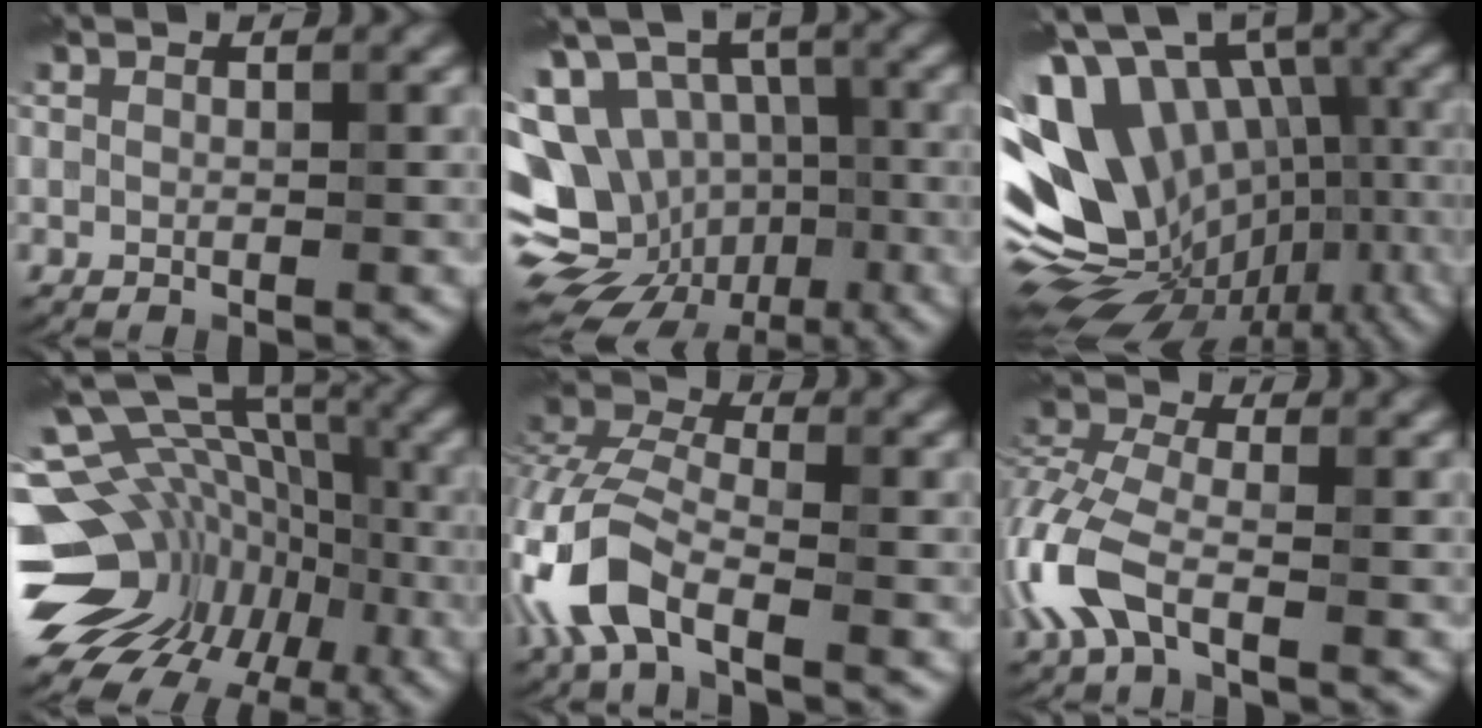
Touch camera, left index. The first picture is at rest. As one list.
[{"total": 15.4, "force": [-5.3, 12.5, 7.2], "torque": [-0.151, -0.018, -0.075]}, {"total": 16.4, "force": [-1.5, 11.7, 11.4], "torque": [-0.198, -0.006, 0.008]}, {"total": 15.5, "force": [-5.0, 11.1, 9.6], "torque": [-0.157, 0.015, -0.042]}, {"total": 7.9, "force": [-3.6, 4.0, 5.8], "torque": [-0.138, 0.004, -0.089]}, {"total": 7.2, "force": [-2.8, 3.7, 5.5], "torque": [-0.144, 0.005, -0.076]}]